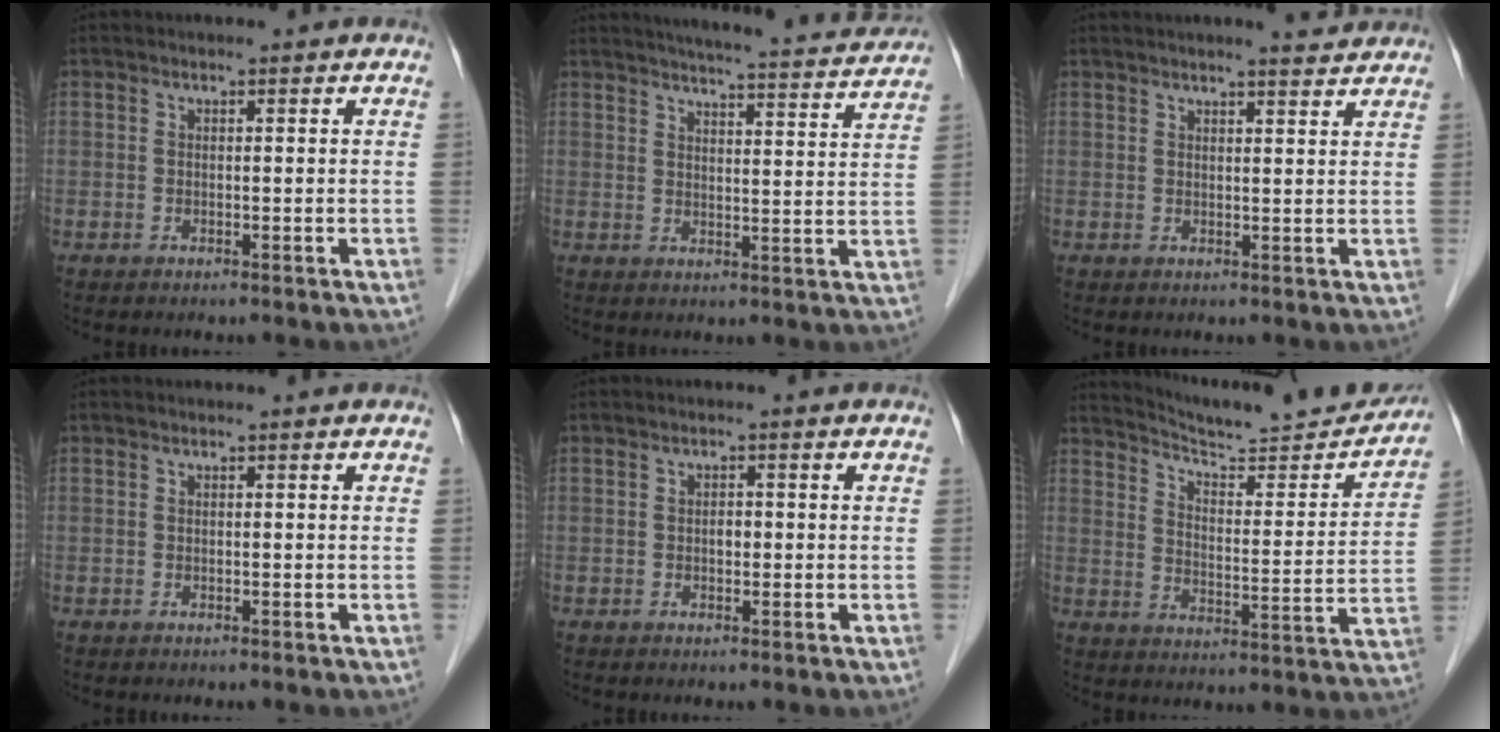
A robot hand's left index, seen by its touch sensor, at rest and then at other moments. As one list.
[{"total": 17.9, "force": [16.9, 1.2, 6.0], "torque": [-0.087, -0.018, 0.204]}, {"total": 4.3, "force": [4.0, 0.2, 1.5], "torque": [-0.026, 0.006, 0.046]}, {"total": 0.0}, {"total": 1.2, "force": [-0.2, 0.7, 0.9], "torque": [-0.014, 0.002, -0.004]}, {"total": 18.0, "force": [17.4, 0.8, 4.7], "torque": [-0.073, -0.051, 0.238]}]